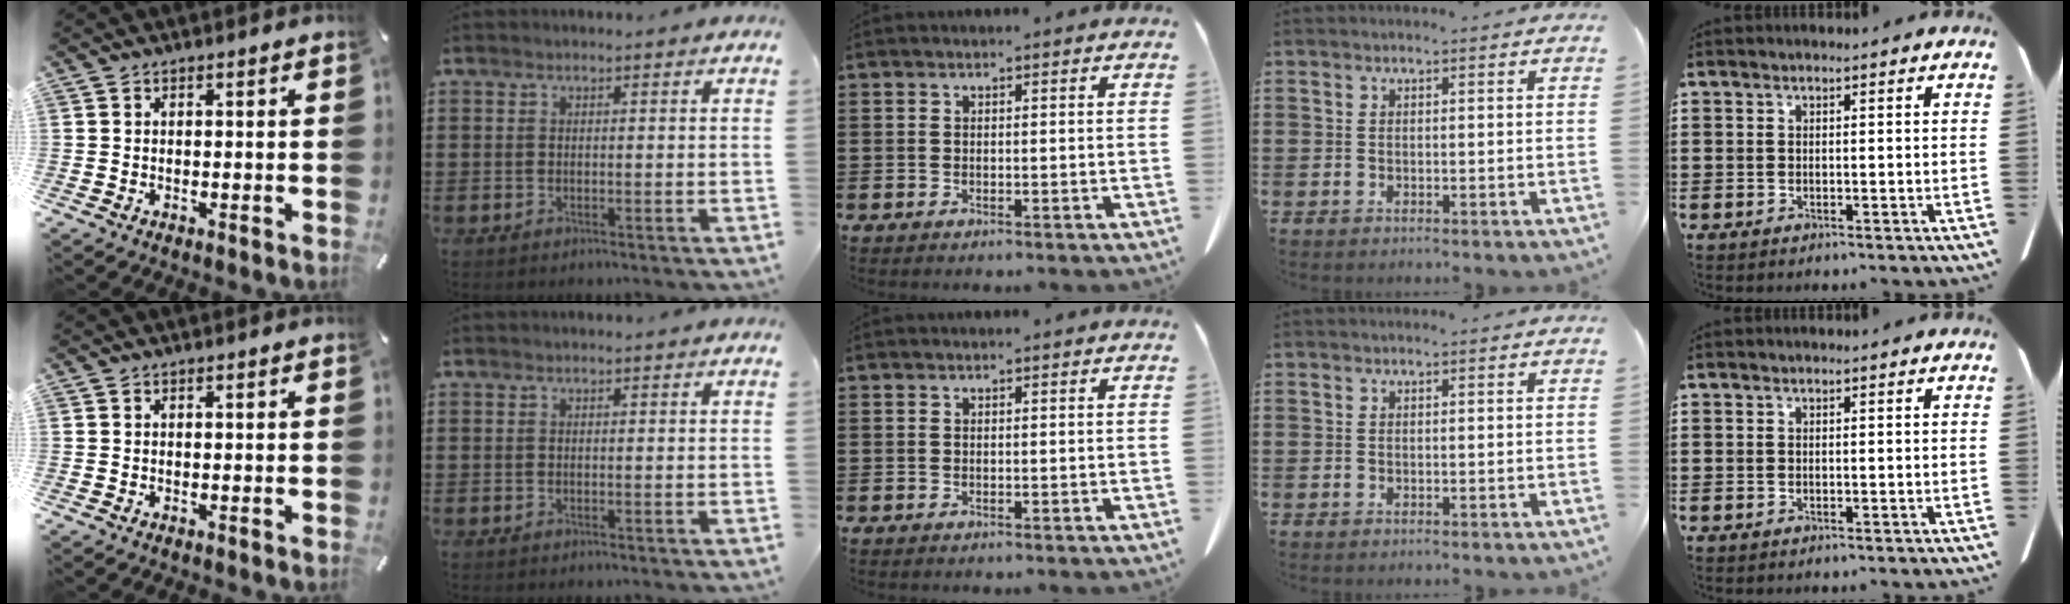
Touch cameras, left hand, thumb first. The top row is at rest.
{}